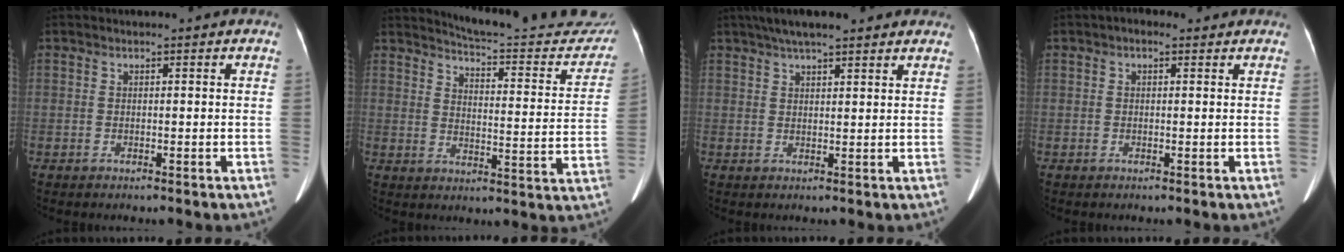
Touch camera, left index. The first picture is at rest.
{"total": 21.2, "force": [20.2, 3.2, 5.6], "torque": [-0.057, -0.082, 0.234]}
{"total": 10.7, "force": [8.6, 1.9, 6.2], "torque": [-0.092, 0.042, 0.123]}
{"total": 1.5, "force": [0.9, 0.9, 0.9], "torque": [-0.018, 0.015, 0.010]}